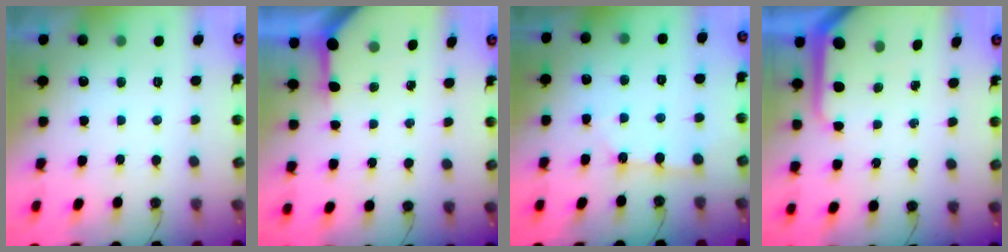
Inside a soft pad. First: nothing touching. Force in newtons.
{"total": 3.4, "press": 3.3, "slide": 0.4}
{"total": 2.2, "press": 2.2, "slide": 0.4}
{"total": 8.3, "press": 8.2, "slide": 0.9}